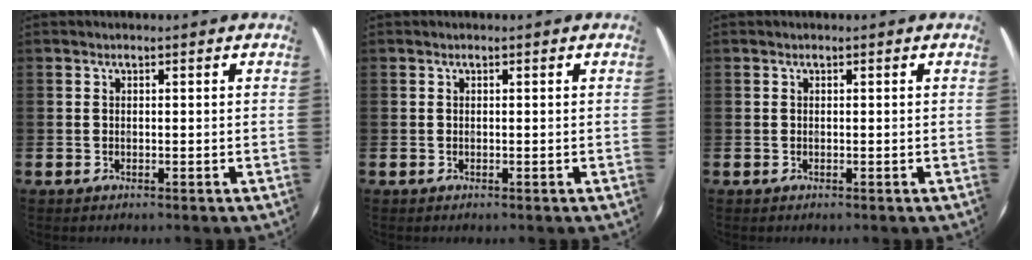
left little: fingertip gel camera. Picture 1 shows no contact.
{"total": 0.0}
{"total": 0.0}